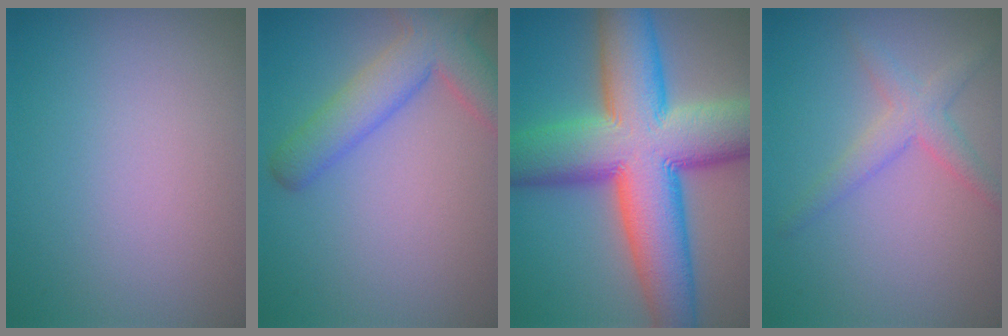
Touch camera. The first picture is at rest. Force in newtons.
{"total": 5.4, "press": 5.3, "slide": 0.3}
{"total": 15.7, "press": 15.7, "slide": 0.5}
{"total": 1.9, "press": 1.9, "slide": 0.1}